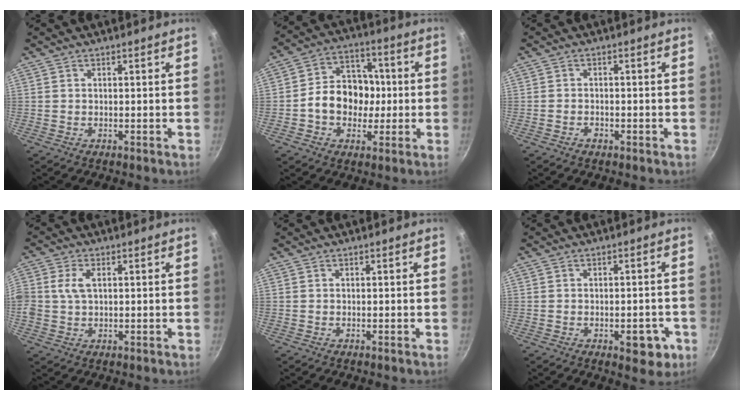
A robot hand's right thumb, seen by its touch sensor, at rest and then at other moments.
{"total": 12.2, "force": [-1.1, 9.8, 7.1], "torque": [-0.069, 0.025, -0.033]}
{"total": 1.4, "force": [-1.0, 0.9, 0.6], "torque": [-0.012, 0.011, -0.018]}
{"total": 5.1, "force": [0.9, 3.2, 3.9], "torque": [-0.076, 0.010, 0.015]}
{"total": 0.0}
{"total": 6.2, "force": [-2.4, 3.2, 4.7], "torque": [-0.030, 0.014, -0.025]}